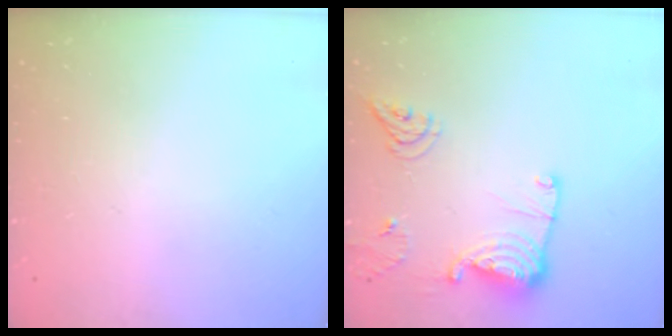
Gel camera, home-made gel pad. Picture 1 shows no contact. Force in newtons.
{"total": 12.9, "press": 12.9, "slide": 0.7}